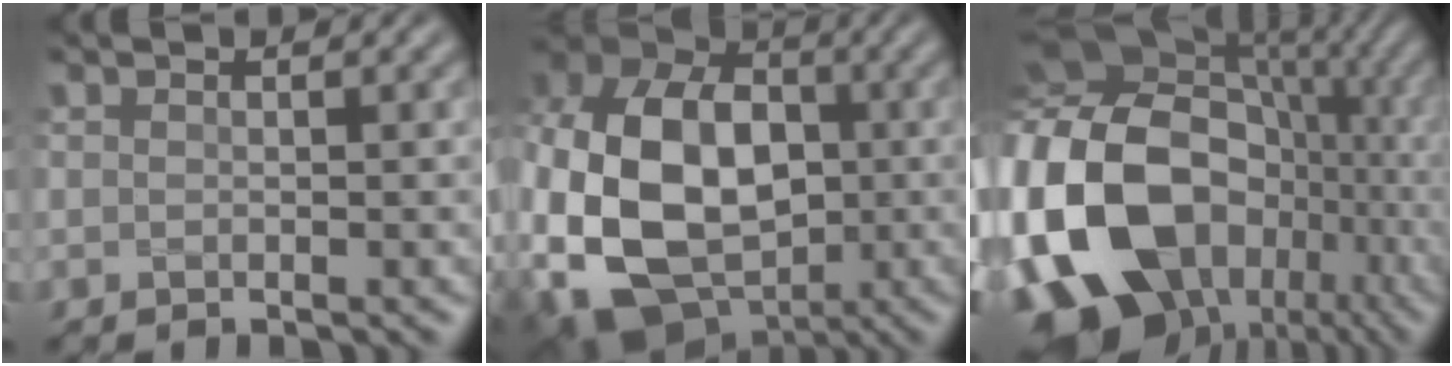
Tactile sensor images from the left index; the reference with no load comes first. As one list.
[{"total": 16.2, "force": [-3.4, 11.6, 10.8], "torque": [-0.243, -0.005, -0.058]}, {"total": 20.9, "force": [-4.2, 15.7, 13.1], "torque": [-0.302, -0.007, -0.064]}]